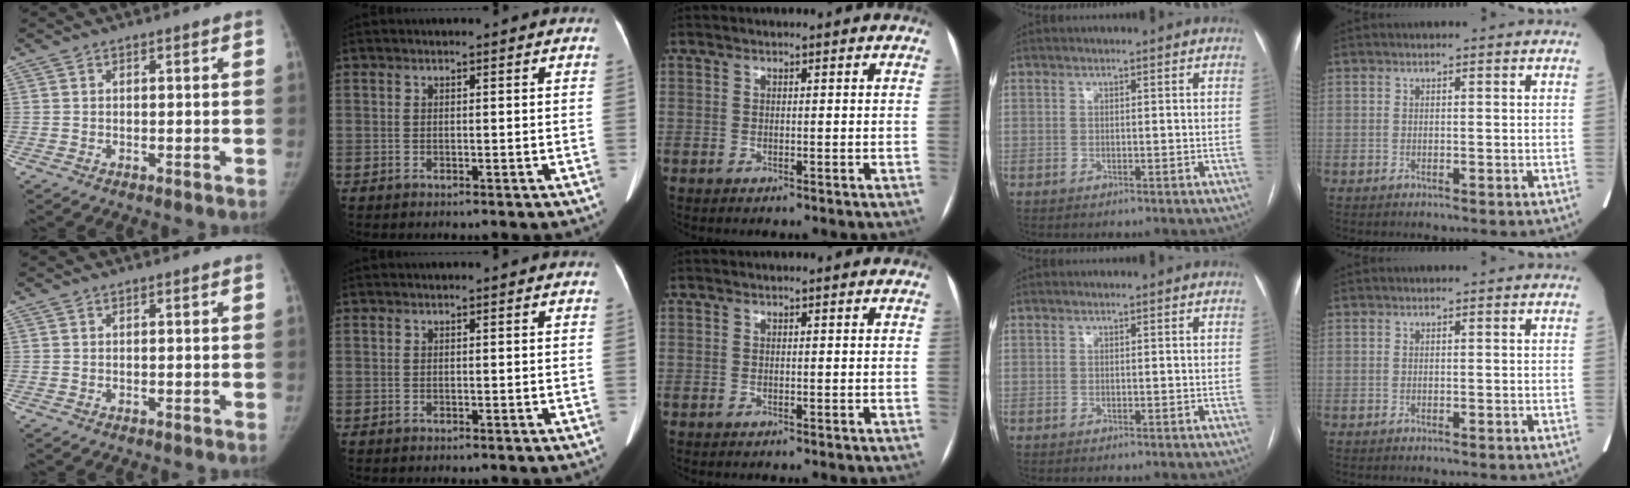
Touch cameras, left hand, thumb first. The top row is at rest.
{}